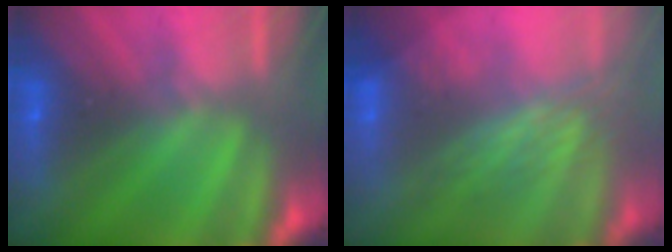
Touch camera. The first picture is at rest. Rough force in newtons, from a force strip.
{"total": 2.8}